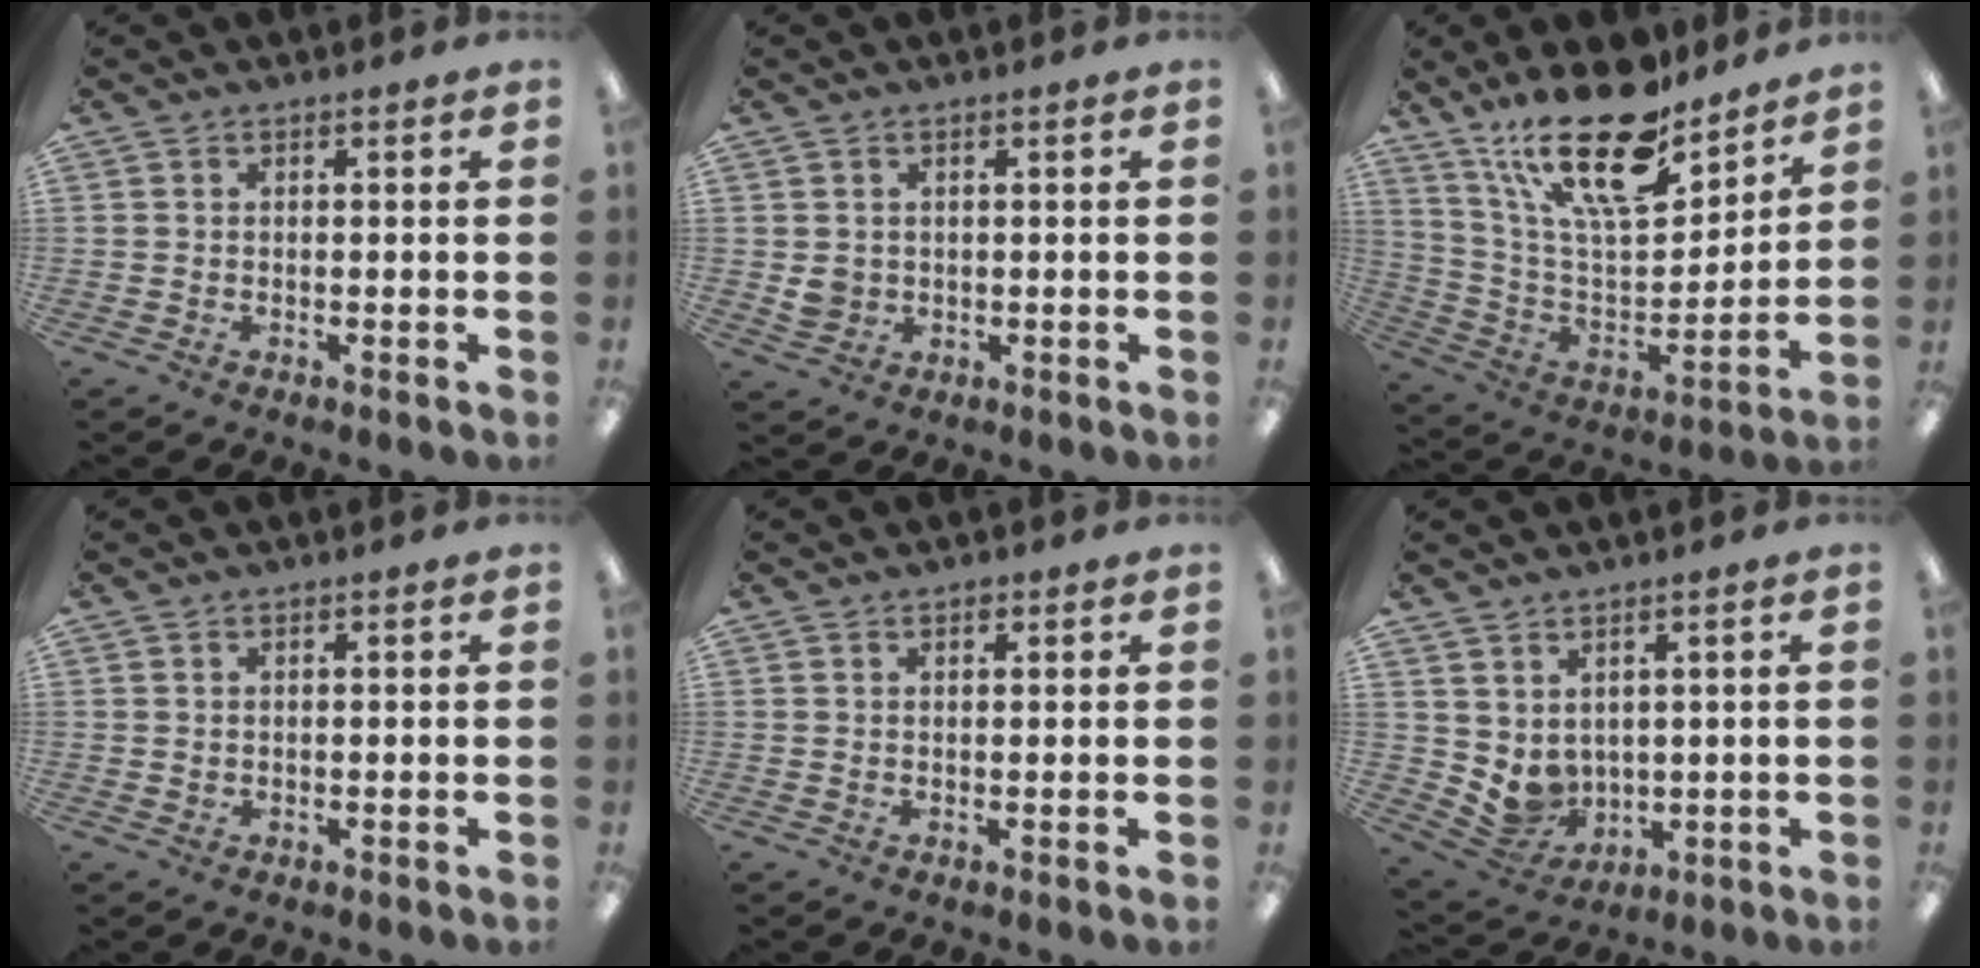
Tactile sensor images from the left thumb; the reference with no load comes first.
{"total": 3.2, "force": [0.8, 2.9, 1.0], "torque": [-0.006, -0.002, 0.013]}
{"total": 23.5, "force": [16.6, 8.5, 14.3], "torque": [-0.266, -0.099, 0.289]}
{"total": 0.6, "force": [0.3, 0.5, 0.0], "torque": [-0.001, 0.003, 0.006]}
{"total": 1.2, "force": [0.7, 0.7, 0.7], "torque": [-0.008, -0.001, 0.012]}
{"total": 5.6, "force": [2.9, 4.6, 1.4], "torque": [-0.036, -0.030, 0.061]}